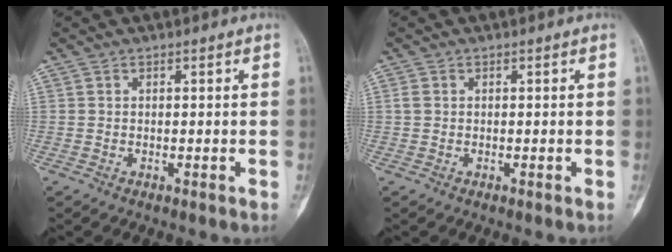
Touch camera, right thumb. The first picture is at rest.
{"total": 1.1, "force": [-0.2, 0.8, 0.8], "torque": [-0.019, -0.001, -0.008]}